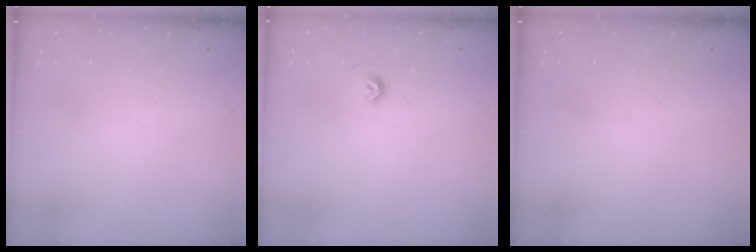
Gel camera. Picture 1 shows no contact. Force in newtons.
{"total": 4.5, "press": 4.5, "slide": 0.7}
{"total": 0.0}